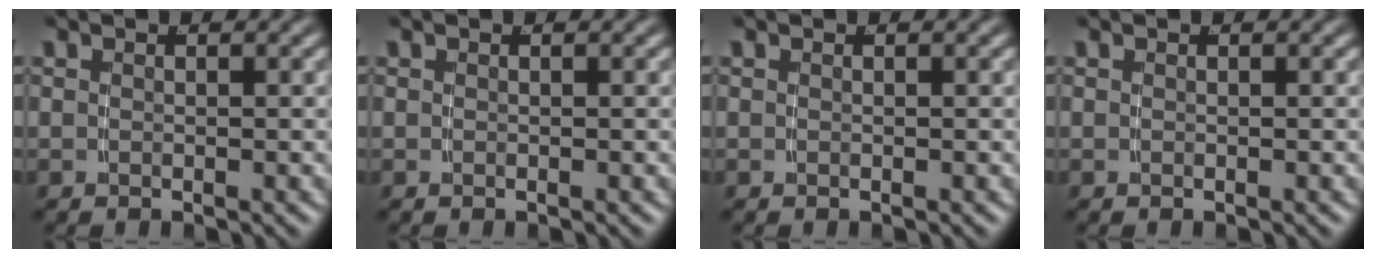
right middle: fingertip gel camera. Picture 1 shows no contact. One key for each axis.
{"total": 0.0}
{"total": 0.0}
{"total": 0.0}